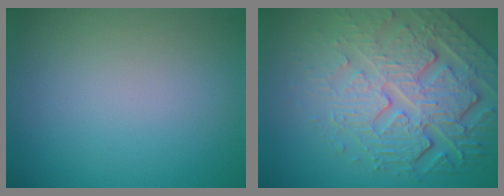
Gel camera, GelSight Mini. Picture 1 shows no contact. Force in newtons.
{"total": 8.3, "press": 5.8, "slide": 6.0}